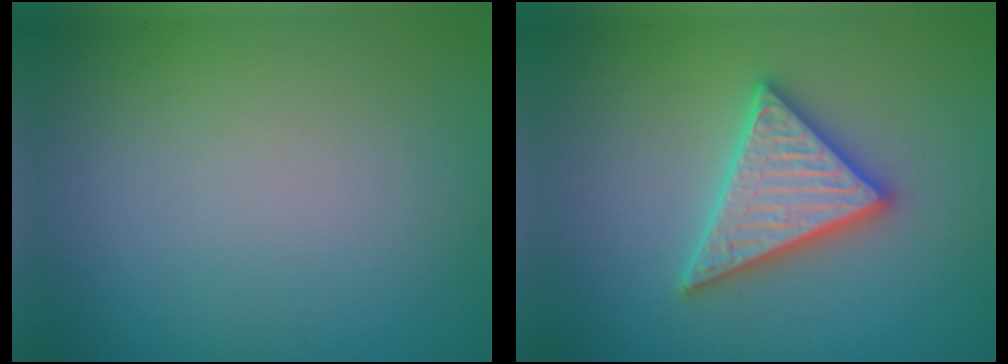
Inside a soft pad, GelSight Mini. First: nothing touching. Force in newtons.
{"total": 4.7, "press": 4.6, "slide": 0.7}